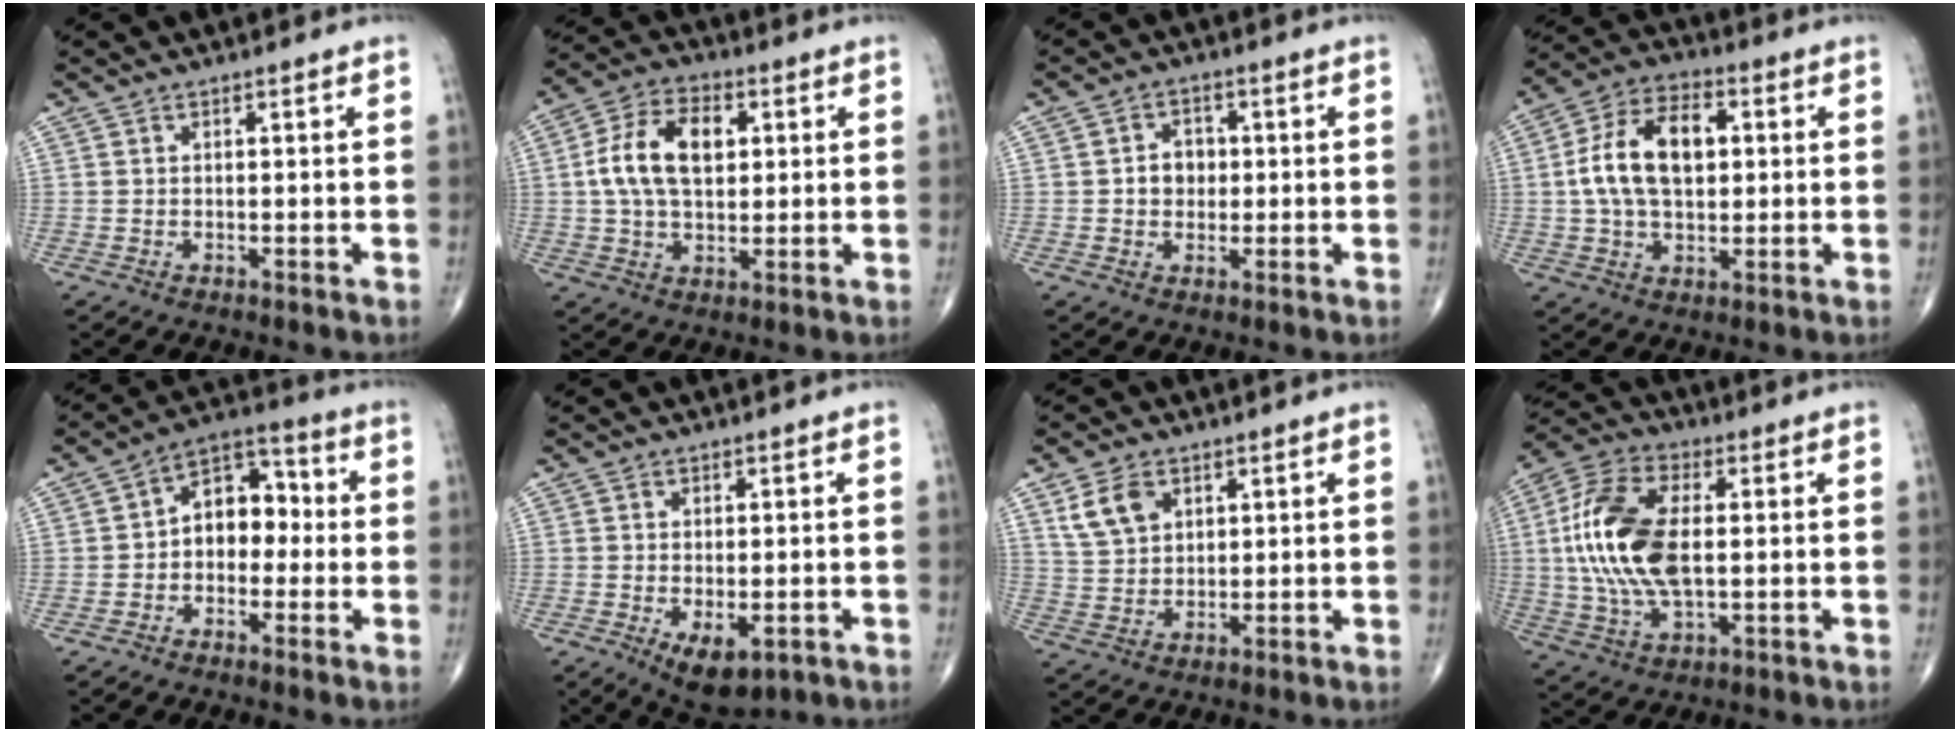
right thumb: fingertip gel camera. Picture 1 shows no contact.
{"total": 12.5, "force": [2.0, 7.6, 9.7], "torque": [-0.169, 0.013, 0.031]}
{"total": 4.4, "force": [0.1, 3.7, 2.4], "torque": [-0.017, 0.008, -0.003]}
{"total": 14.2, "force": [1.6, 8.5, 11.3], "torque": [-0.195, 0.021, 0.024]}
{"total": 9.5, "force": [-0.5, 6.6, 6.7], "torque": [-0.066, 0.040, -0.025]}
{"total": 7.0, "force": [-2.5, 3.7, 5.4], "torque": [-0.079, -0.009, -0.028]}
{"total": 6.8, "force": [3.2, 4.6, 3.8], "torque": [-0.058, -0.010, 0.068]}
{"total": 17.5, "force": [1.1, 8.9, 15.0], "torque": [-0.321, 0.006, 0.019]}